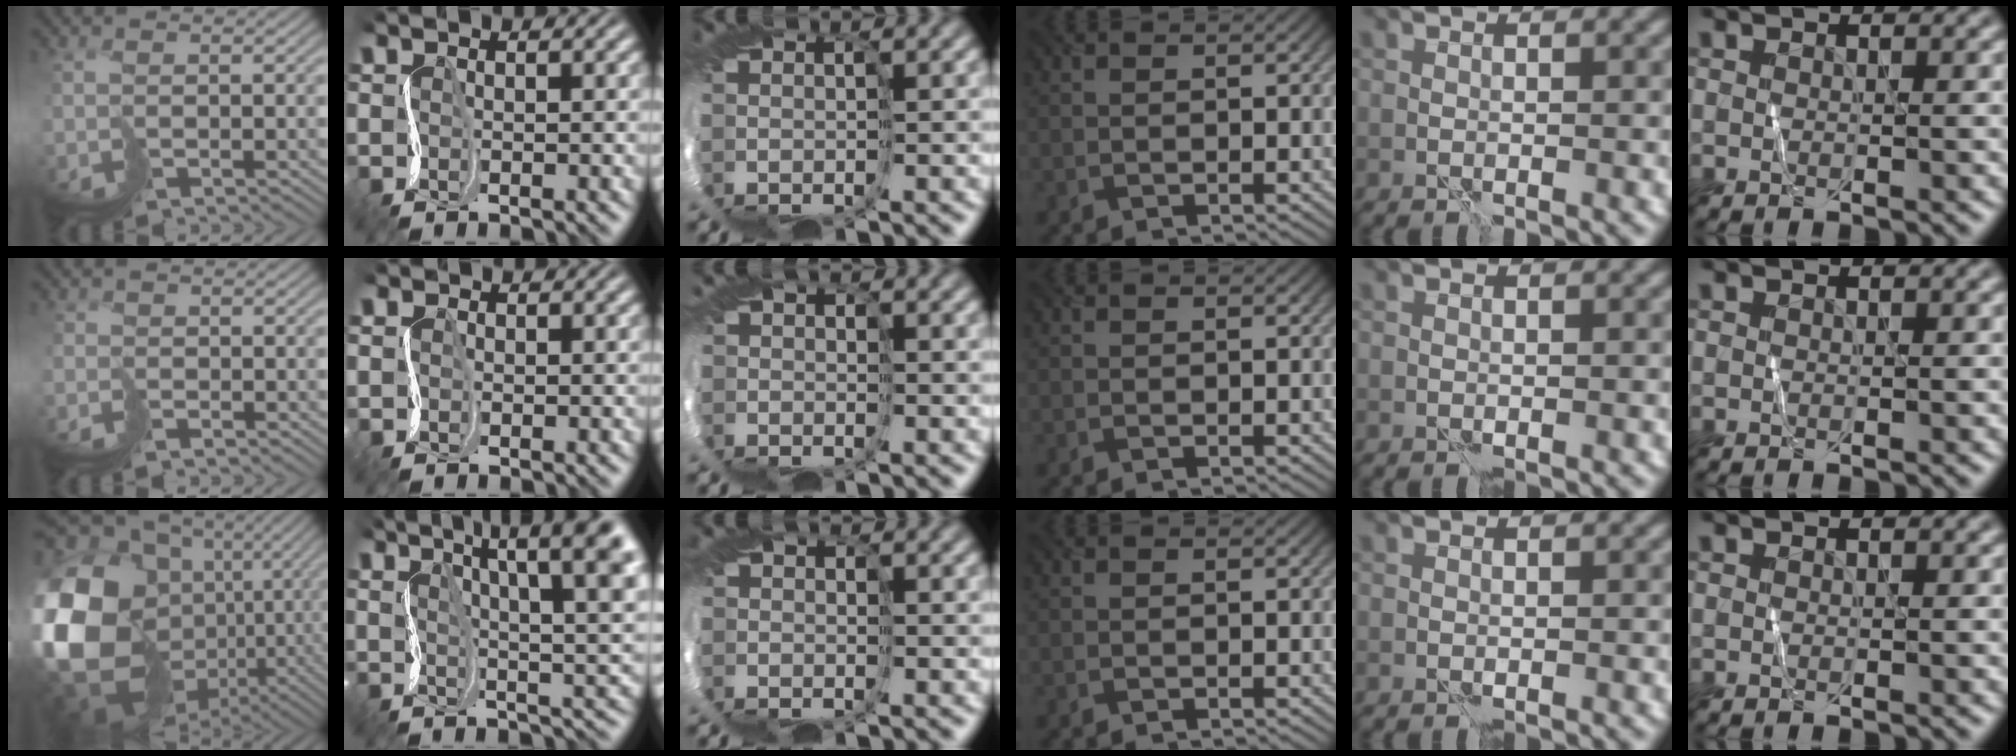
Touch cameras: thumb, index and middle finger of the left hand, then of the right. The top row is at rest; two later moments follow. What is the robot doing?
{"motion": "cut", "object": "paper bag"}